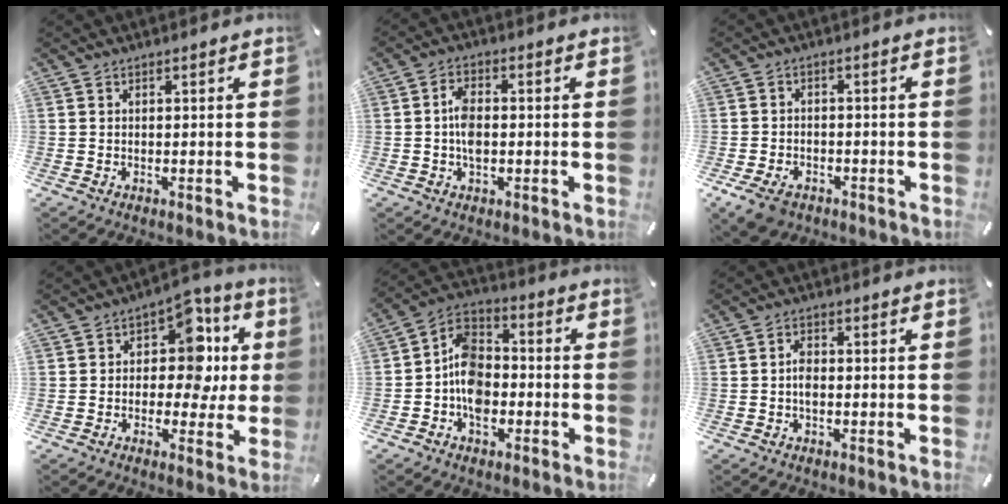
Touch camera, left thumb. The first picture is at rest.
{"total": 5.1, "force": [-0.4, 2.9, 4.2], "torque": [-0.091, 0.002, -0.011]}
{"total": 5.7, "force": [-3.3, 3.7, 2.8], "torque": [-0.068, 0.011, -0.062]}
{"total": 12.8, "force": [1.9, 9.0, 9.0], "torque": [-0.115, -0.007, 0.030]}
{"total": 10.3, "force": [-3.1, 7.8, 5.9], "torque": [-0.119, 0.024, -0.060]}
{"total": 2.7, "force": [-0.4, 1.6, 2.2], "torque": [-0.043, 0.004, -0.008]}